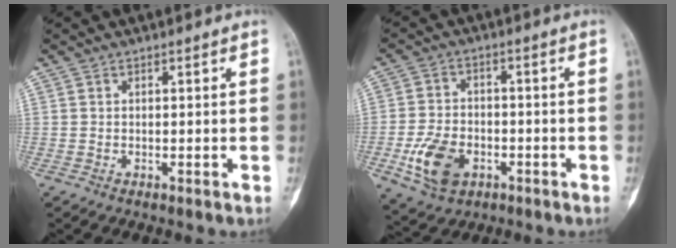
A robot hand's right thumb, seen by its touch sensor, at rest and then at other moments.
{"total": 9.9, "force": [-3.6, 6.6, 6.4], "torque": [-0.112, 0.013, -0.060]}